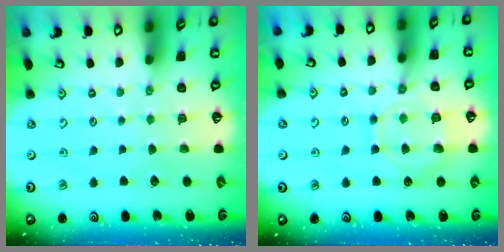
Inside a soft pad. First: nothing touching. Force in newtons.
{"total": 10.5, "press": 10.5, "slide": 0.9}